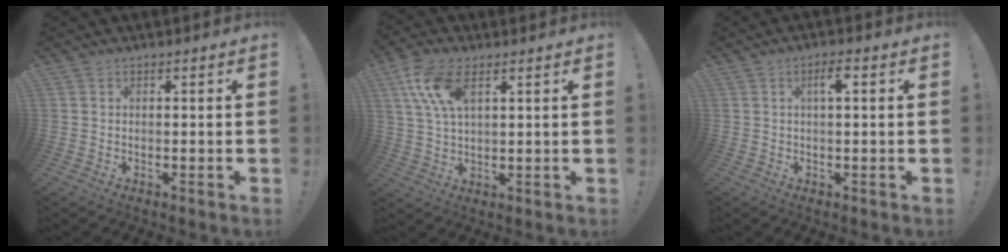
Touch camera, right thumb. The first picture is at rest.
{"total": 11.5, "force": [5.1, 5.8, 8.5], "torque": [-0.162, -0.011, 0.096]}
{"total": 3.6, "force": [0.9, 0.8, 3.4], "torque": [-0.048, 0.000, 0.006]}